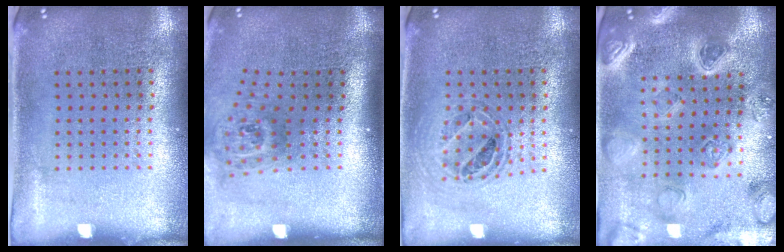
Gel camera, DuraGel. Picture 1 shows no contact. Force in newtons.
{"total": 1.9, "press": 1.2, "slide": 1.4}
{"total": 0.8, "press": 0.7, "slide": 0.2}
{"total": 2.5, "press": 2.5, "slide": 0.3}